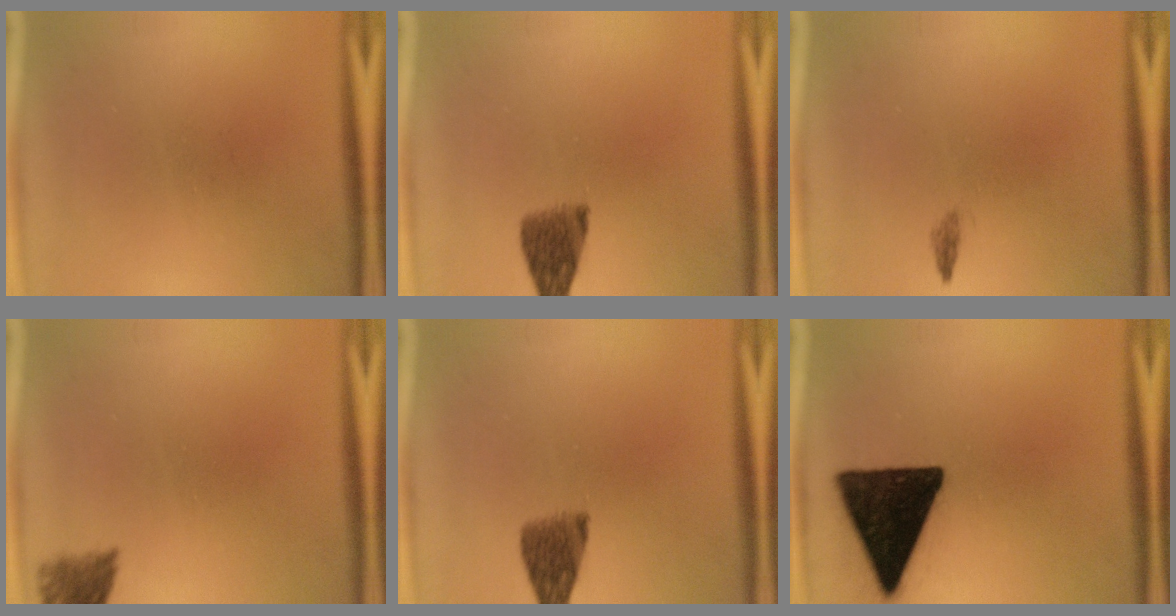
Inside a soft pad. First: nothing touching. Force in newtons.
{"total": 5.4}
{"total": 0.8}
{"total": 4.0}
{"total": 5.4}
{"total": 17.0}